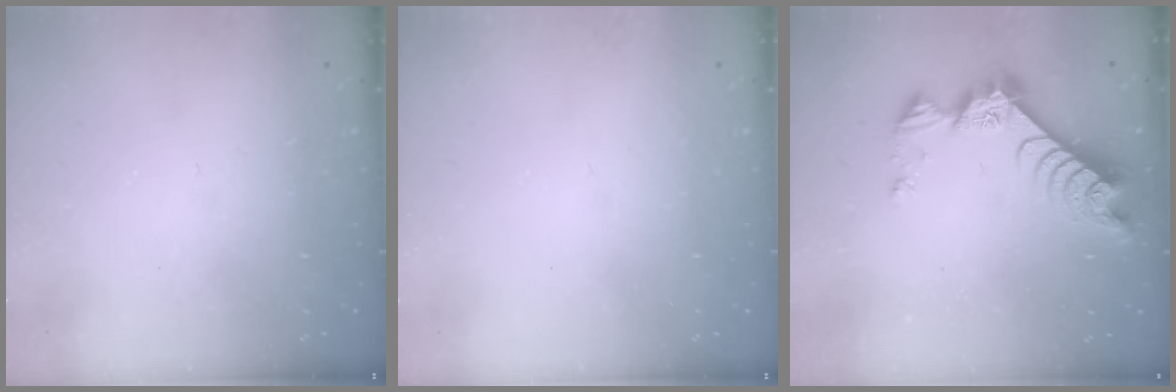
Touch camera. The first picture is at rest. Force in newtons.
{"total": 0.0}
{"total": 9.4, "press": 9.4, "slide": 0.9}